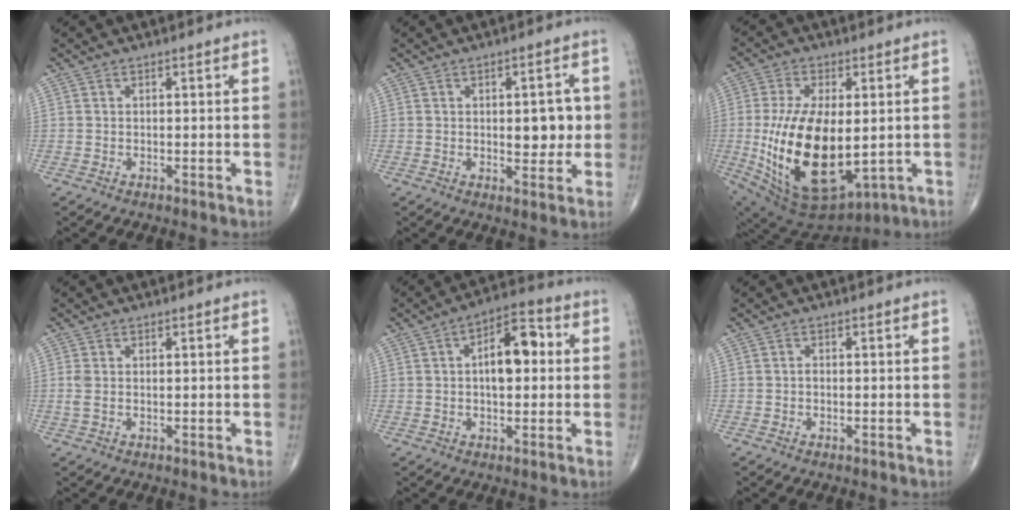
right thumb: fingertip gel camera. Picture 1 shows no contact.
{"total": 6.8, "force": [0.4, 3.3, 6.0], "torque": [-0.058, -0.005, 0.009]}
{"total": 22.3, "force": [-1.8, 11.4, 19.1], "torque": [-0.367, -0.024, -0.002]}
{"total": 1.8, "force": [0.2, 1.0, 1.5], "torque": [-0.049, 0.006, 0.004]}
{"total": 10.3, "force": [1.2, 5.2, 8.8], "torque": [-0.120, 0.021, 0.011]}
{"total": 0.6, "force": [-0.2, 0.3, 0.5], "torque": [-0.007, 0.000, -0.005]}